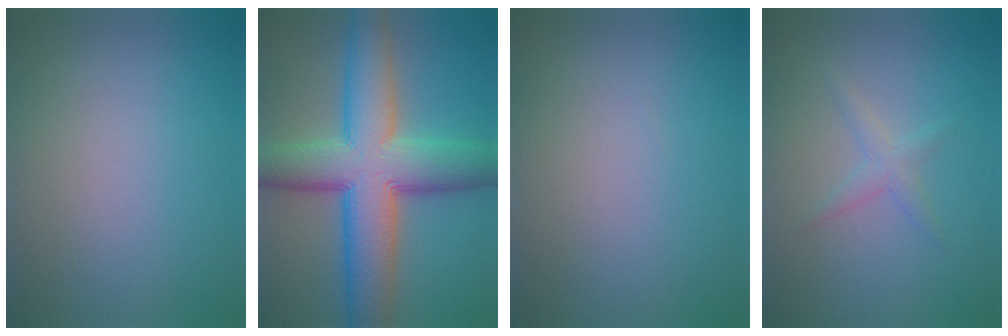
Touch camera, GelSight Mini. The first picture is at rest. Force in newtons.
{"total": 11.8, "press": 11.8, "slide": 0.3}
{"total": 0.0}
{"total": 1.4, "press": 1.4, "slide": 0.1}